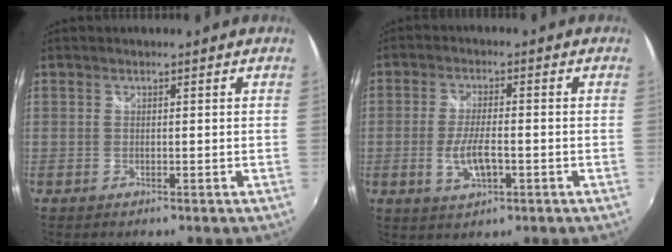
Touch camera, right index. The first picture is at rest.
{"total": 6.4, "force": [-1.8, 2.2, 5.7], "torque": [-0.117, -0.008, -0.031]}